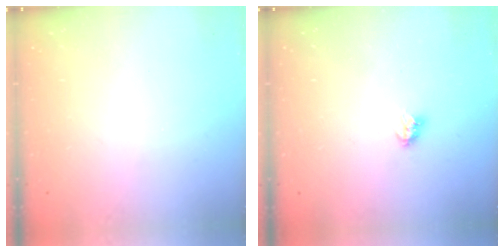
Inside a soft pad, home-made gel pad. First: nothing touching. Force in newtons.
{"total": 3.4, "press": 3.4, "slide": 0.4}